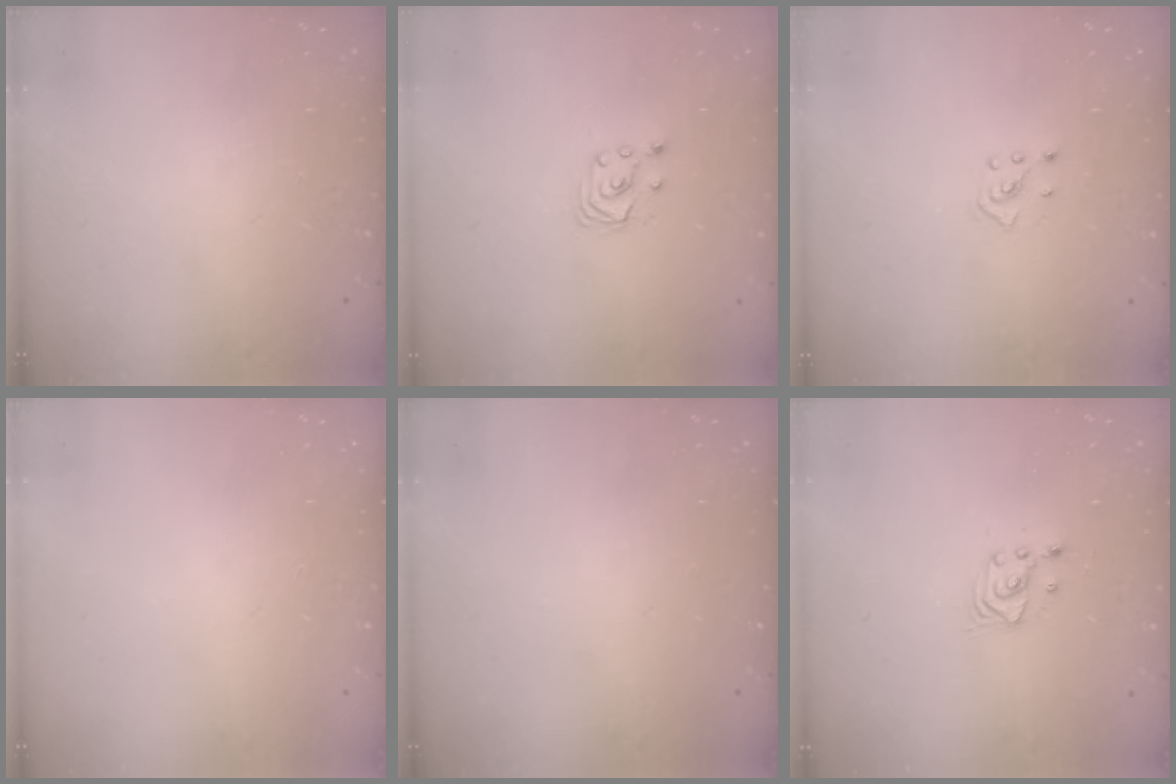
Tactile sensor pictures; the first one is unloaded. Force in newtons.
{"total": 2.6, "press": 2.6, "slide": 0.3}
{"total": 2.5, "press": 2.4, "slide": 0.7}
{"total": 0.0}
{"total": 0.0}
{"total": 3.2, "press": 3.2, "slide": 0.4}